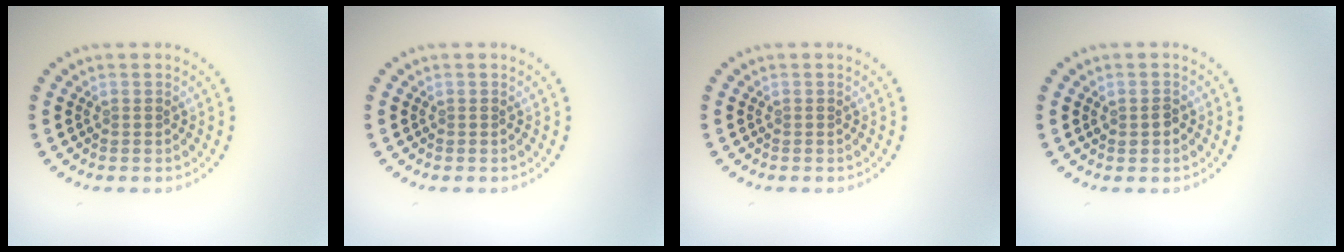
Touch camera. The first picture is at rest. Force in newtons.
{"total": 0.0}
{"total": 0.0}
{"total": 1.2, "press": 1.2, "slide": 0.1}